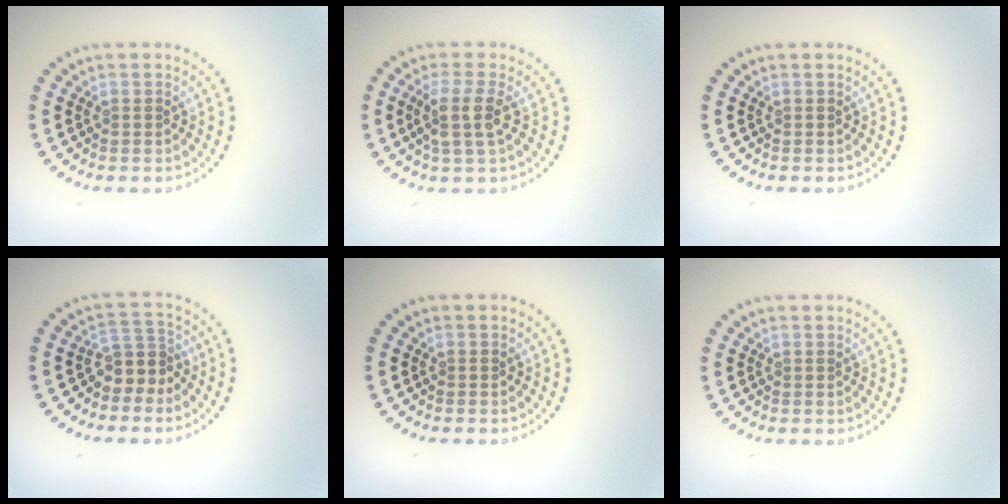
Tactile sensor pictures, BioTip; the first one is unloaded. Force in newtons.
{"total": 3.0, "press": 2.4, "slide": 1.8}
{"total": 0.0}
{"total": 2.7, "press": 2.0, "slide": 1.8}
{"total": 0.0}
{"total": 0.0}